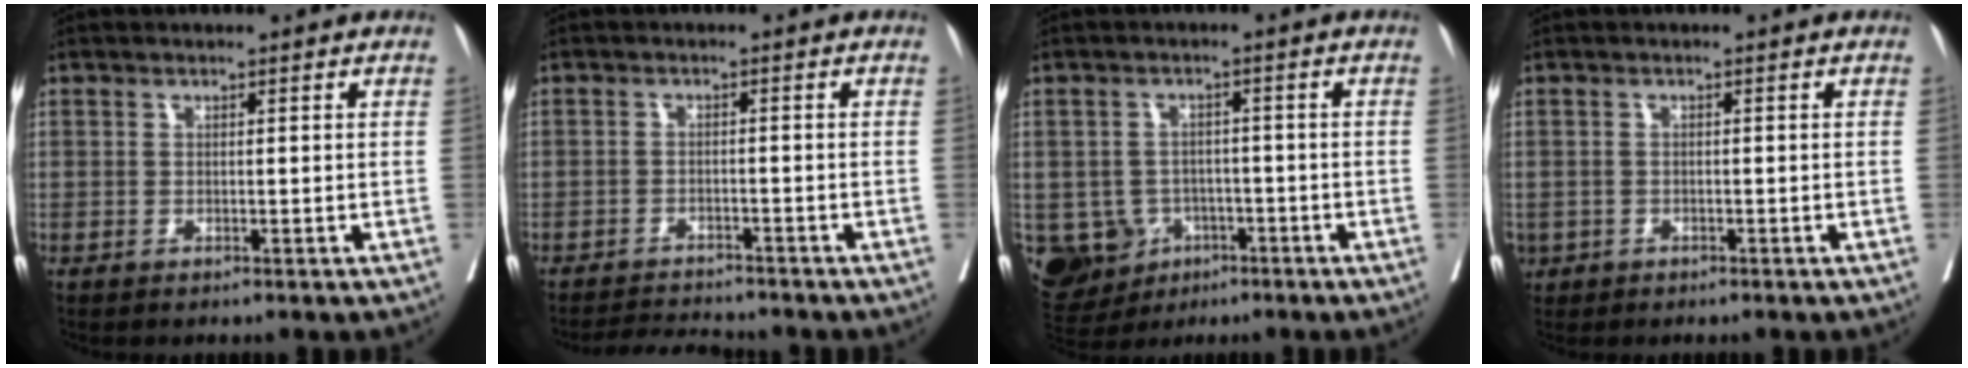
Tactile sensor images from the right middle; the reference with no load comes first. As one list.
[{"total": 5.0, "force": [-4.9, 0.2, 0.7], "torque": [-0.014, -0.013, -0.081]}, {"total": 11.0, "force": [-4.1, 9.7, 3.1], "torque": [-0.087, 0.011, -0.050]}, {"total": 2.3, "force": [-1.3, 1.8, 0.5], "torque": [-0.016, -0.001, -0.020]}]